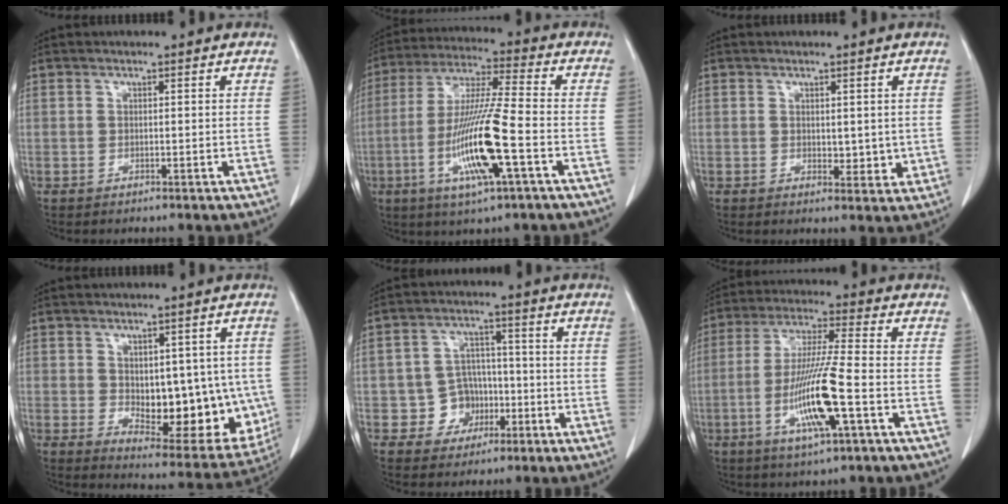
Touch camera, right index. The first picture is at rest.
{"total": 14.6, "force": [-4.4, 0.5, 13.9], "torque": [-0.281, -0.014, -0.086]}
{"total": 3.0, "force": [0.4, 1.8, 2.4], "torque": [-0.025, -0.008, 0.011]}
{"total": 15.3, "force": [-1.2, 7.4, 13.3], "torque": [-0.169, -0.006, 0.009]}
{"total": 5.9, "force": [-1.9, 5.5, 1.2], "torque": [-0.008, 0.020, -0.025]}
{"total": 12.4, "force": [-3.8, 0.1, 11.8], "torque": [-0.235, -0.014, -0.074]}